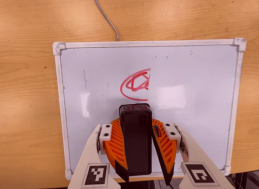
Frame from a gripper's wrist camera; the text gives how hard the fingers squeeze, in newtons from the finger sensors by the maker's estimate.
{"total": 9.7, "left": 10.1, "right": 9.3}